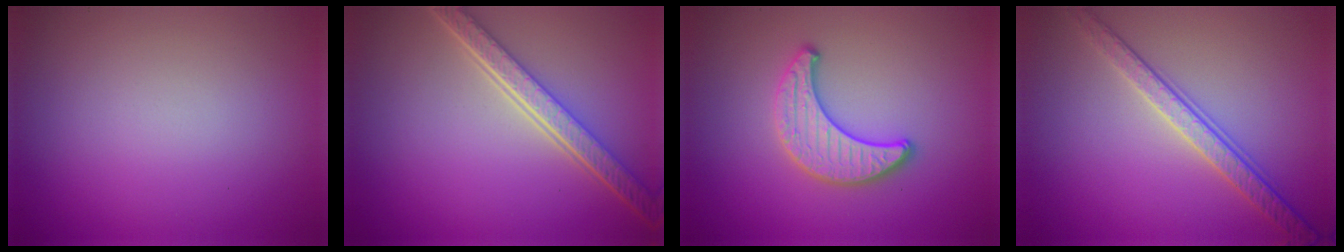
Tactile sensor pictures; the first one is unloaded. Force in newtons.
{"total": 5.3, "press": 3.9, "slide": 3.6}
{"total": 3.3, "press": 3.3, "slide": 0.3}
{"total": 3.6, "press": 3.3, "slide": 1.4}